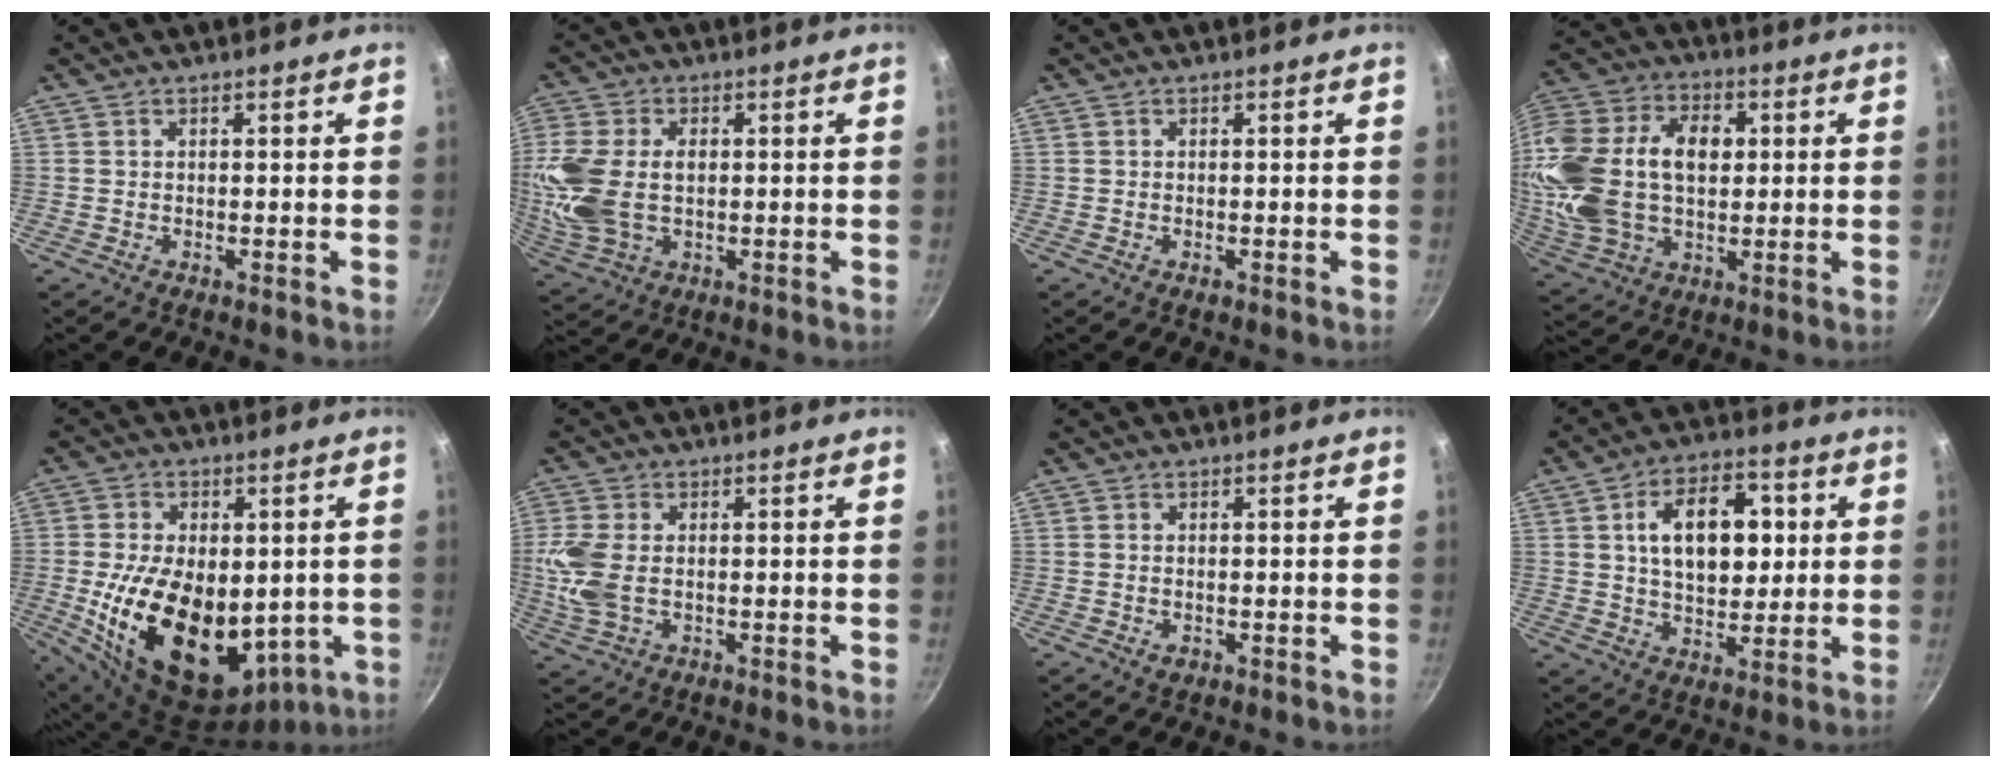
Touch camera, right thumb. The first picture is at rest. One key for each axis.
{"total": 13.1, "fx": 0.4, "fy": 8.4, "fz": 10.1, "tx": -0.220, "ty": 0.001, "tz": 0.008}
{"total": 0.7, "fx": -0.3, "fy": 0.4, "fz": 0.4, "tx": -0.005, "ty": 0.001, "tz": -0.006}
{"total": 23.9, "fx": 2.6, "fy": 16.0, "fz": 17.5, "tx": -0.341, "ty": 0.026, "tz": 0.045}
{"total": 22.9, "fx": -1.8, "fy": 14.4, "fz": 17.8, "tx": -0.300, "ty": -0.019, "tz": -0.006}
{"total": 8.0, "fx": -0.1, "fy": 5.0, "fz": 6.2, "tx": -0.139, "ty": -0.002, "tz": -0.001}
{"total": 1.5, "fx": -0.4, "fy": 1.1, "fz": 0.9, "tx": -0.013, "ty": -0.001, "tz": -0.007}
{"total": 14.9, "fx": 2.8, "fy": 9.3, "fz": 11.3, "tx": -0.135, "ty": 0.002, "tz": 0.041}